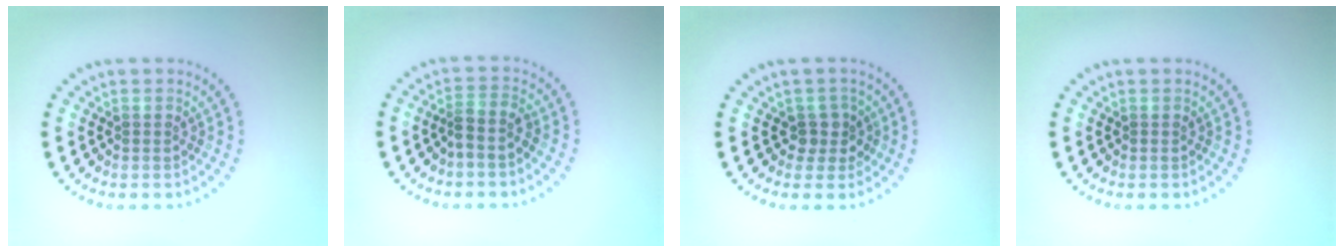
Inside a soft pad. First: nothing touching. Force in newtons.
{"total": 1.9, "press": 1.5, "slide": 1.2}
{"total": 2.0, "press": 1.5, "slide": 1.2}
{"total": 0.0}